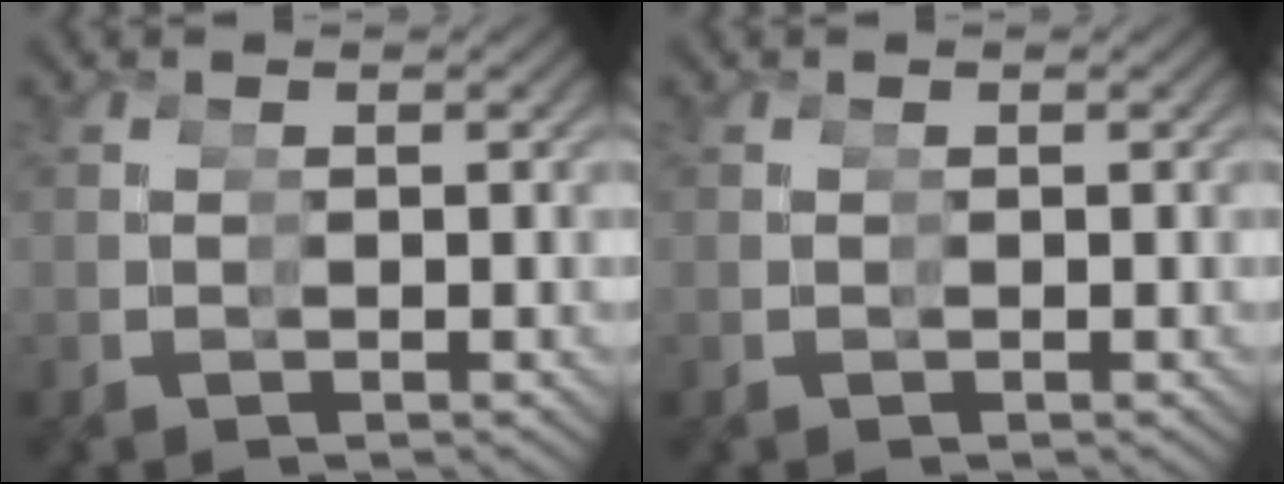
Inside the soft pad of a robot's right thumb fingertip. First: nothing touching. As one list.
[{"total": 0.0}]